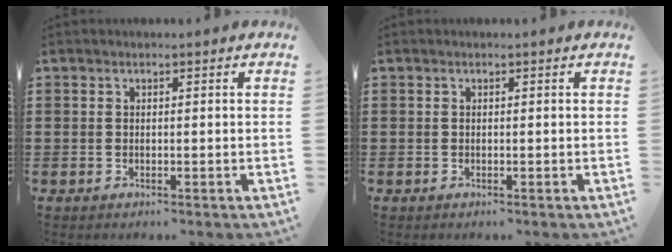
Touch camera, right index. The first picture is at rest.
{"total": 0.0}